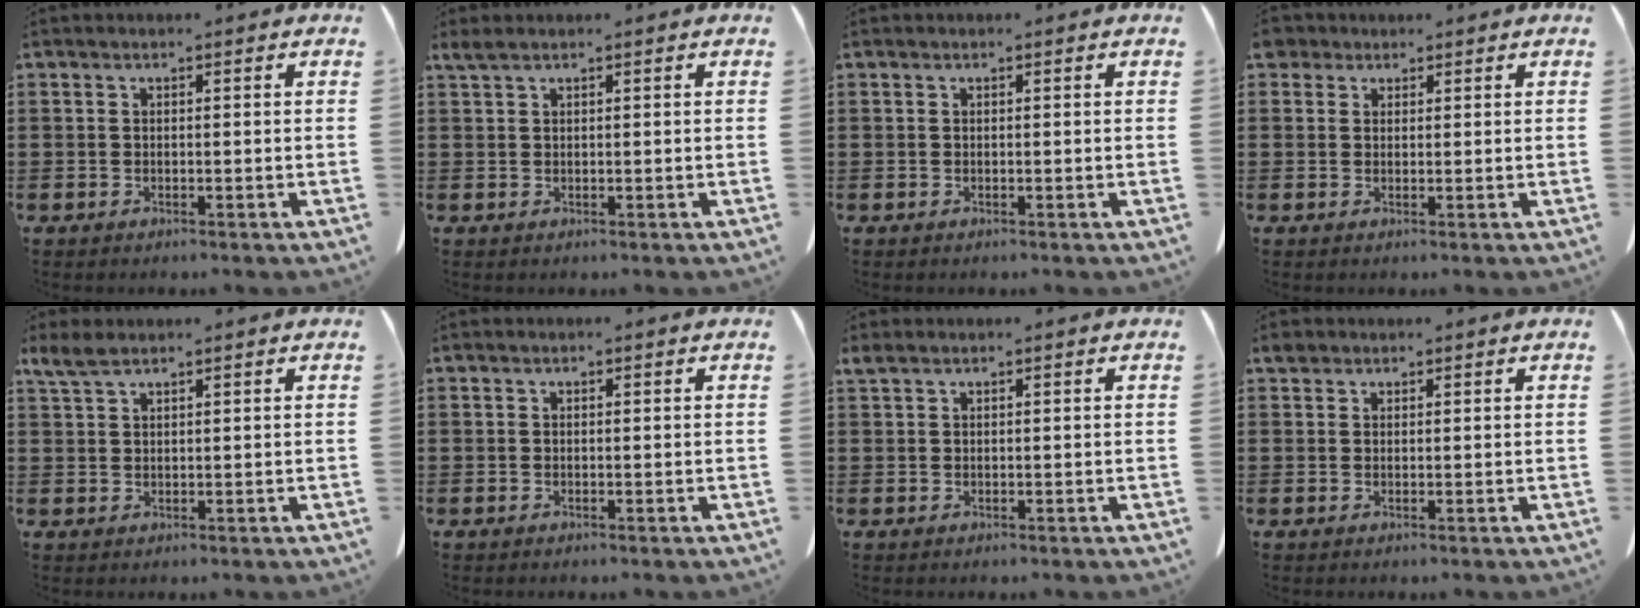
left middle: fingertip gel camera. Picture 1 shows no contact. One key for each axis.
{"total": 1.3, "fx": 1.0, "fy": 0.2, "fz": 0.8, "tx": -0.020, "ty": 0.001, "tz": 0.018}
{"total": 0.0}
{"total": 2.3, "fx": 1.7, "fy": 1.5, "fz": 0.5, "tx": -0.018, "ty": 0.009, "tz": 0.033}
{"total": 2.8, "fx": 2.0, "fy": 0.9, "fz": 1.8, "tx": -0.042, "ty": 0.002, "tz": 0.037}
{"total": 0.0}
{"total": 1.0, "fx": 0.8, "fy": 0.4, "fz": 0.5, "tx": -0.015, "ty": 0.001, "tz": 0.015}
{"total": 1.6, "fx": 1.3, "fy": 0.9, "fz": 0.4, "tx": -0.014, "ty": 0.006, "tz": 0.025}